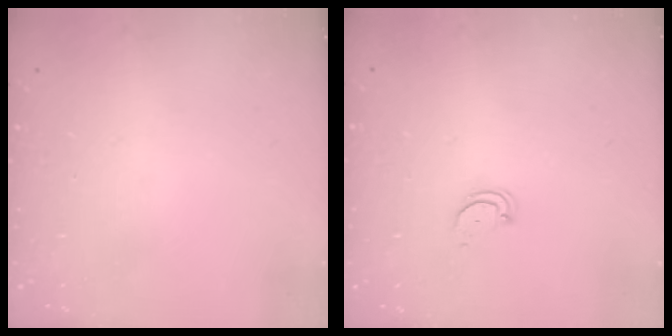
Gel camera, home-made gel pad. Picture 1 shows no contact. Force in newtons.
{"total": 2.4, "press": 2.4, "slide": 0.2}